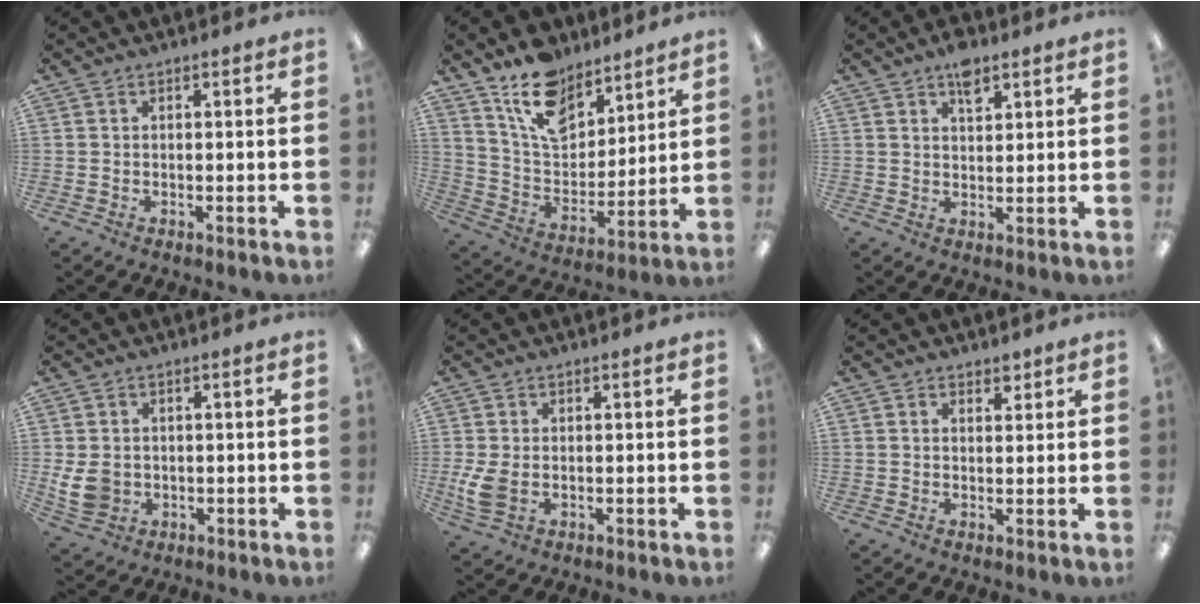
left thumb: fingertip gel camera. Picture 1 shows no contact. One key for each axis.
{"total": 14.8, "fx": 11.1, "fy": 7.7, "fz": 5.9, "tx": -0.116, "ty": -0.062, "tz": 0.210}
{"total": 5.6, "fx": 3.8, "fy": 2.8, "fz": 3.1, "tx": -0.036, "ty": -0.015, "tz": 0.062}
{"total": 6.4, "fx": 0.3, "fy": 5.4, "fz": 3.3, "tx": -0.067, "ty": 0.010, "tz": 0.012}
{"total": 5.5, "fx": -0.3, "fy": 3.8, "fz": 3.9, "tx": -0.086, "ty": -0.003, "tz": -0.008}
{"total": 2.3, "fx": 1.7, "fy": 1.5, "fz": 0.5, "tx": 0.006, "ty": -0.005, "tz": 0.029}